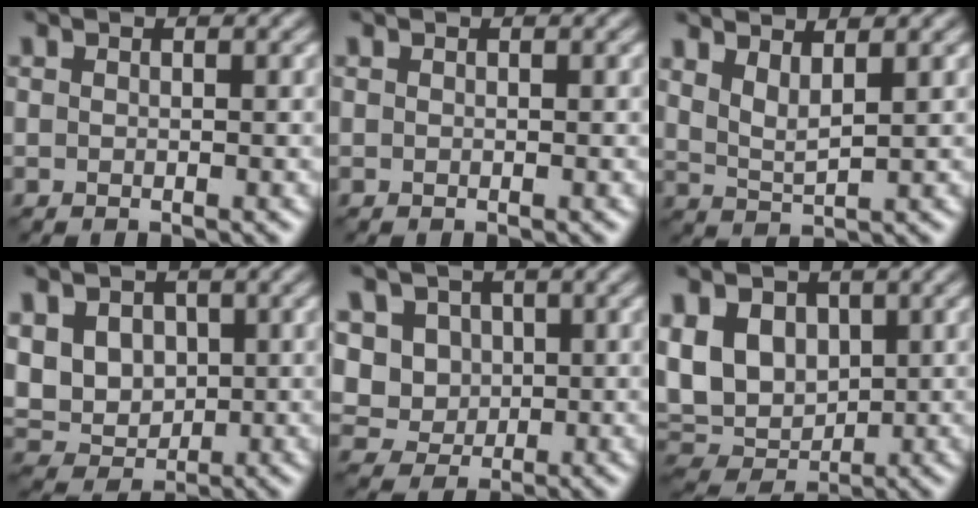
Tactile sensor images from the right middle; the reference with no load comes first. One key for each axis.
{"total": 0.0}
{"total": 2.6, "fx": 1.8, "fy": 0.7, "fz": 1.8, "tx": -0.031, "ty": -0.008, "tz": 0.037}
{"total": 7.7, "fx": 2.2, "fy": 6.1, "fz": 4.1, "tx": -0.091, "ty": 0.023, "tz": 0.039}
{"total": 5.3, "fx": 1.8, "fy": 4.6, "fz": 2.1, "tx": -0.042, "ty": 0.002, "tz": 0.027}
{"total": 7.9, "fx": 1.7, "fy": 5.9, "fz": 5.0, "tx": -0.113, "ty": 0.008, "tz": 0.029}